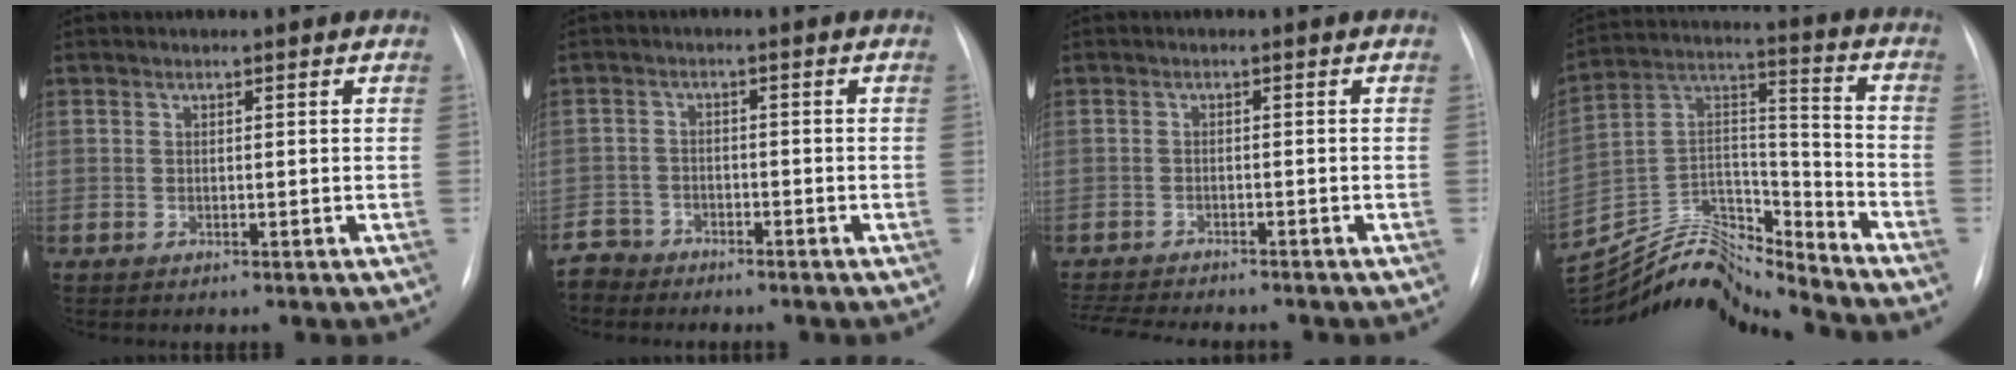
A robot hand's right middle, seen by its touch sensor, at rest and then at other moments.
{"total": 3.7, "force": [-3.3, 1.4, -1.0], "torque": [0.018, -0.003, -0.067]}
{"total": 9.9, "force": [-8.9, 1.7, 3.9], "torque": [-0.064, -0.008, -0.130]}
{"total": 16.6, "force": [-16.3, 1.0, 2.9], "torque": [-0.055, 0.060, -0.292]}